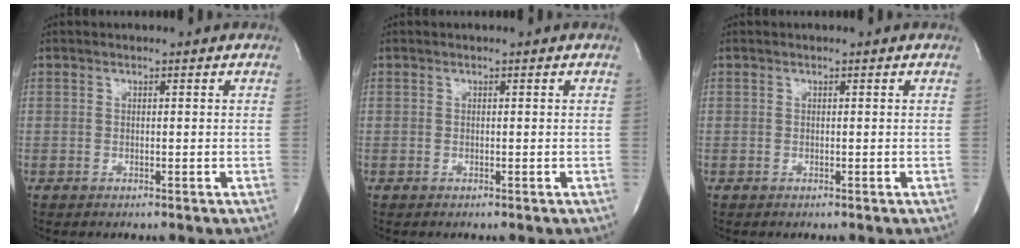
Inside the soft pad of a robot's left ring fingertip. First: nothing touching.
{"total": 0.0}
{"total": 0.0}